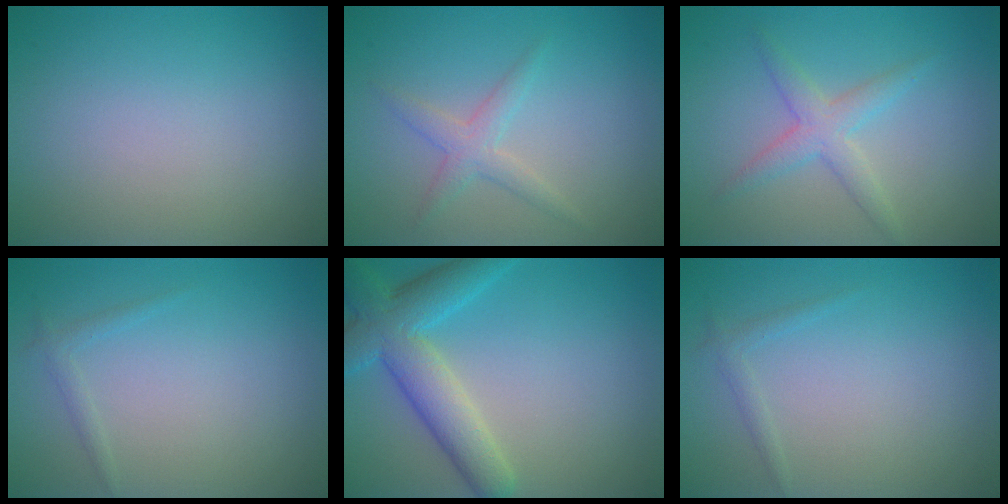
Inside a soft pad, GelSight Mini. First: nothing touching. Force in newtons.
{"total": 2.1, "press": 2.1, "slide": 0.0}
{"total": 2.6, "press": 2.6, "slide": 0.1}
{"total": 0.9, "press": 0.9, "slide": 0.1}
{"total": 6.3, "press": 6.3, "slide": 0.3}
{"total": 0.9, "press": 0.9, "slide": 0.1}